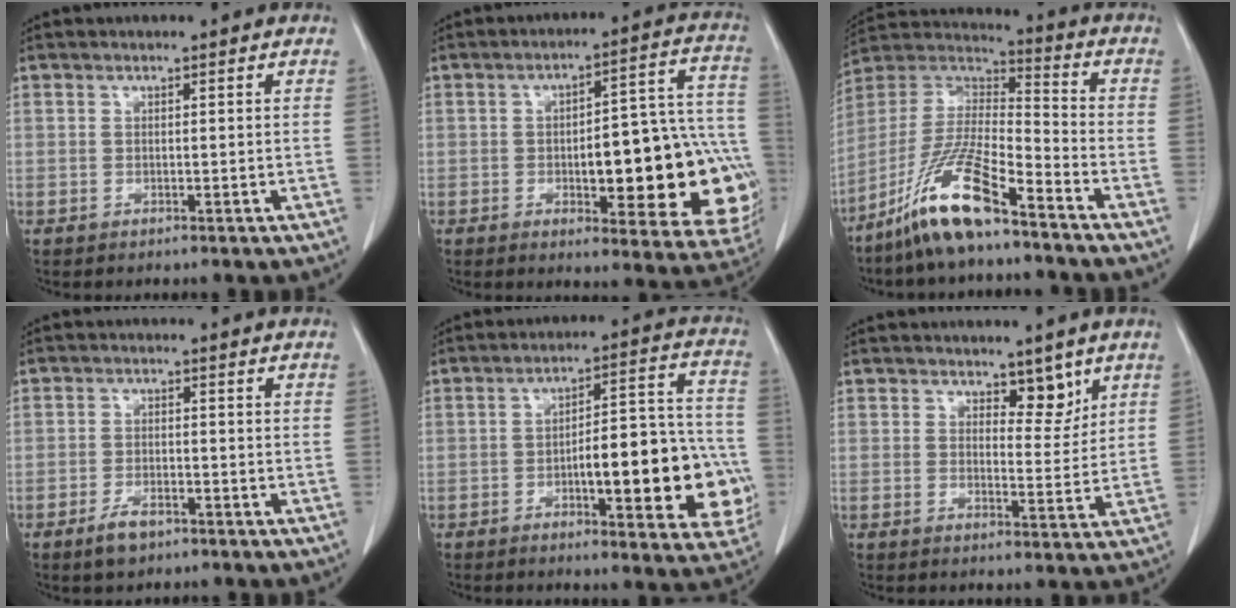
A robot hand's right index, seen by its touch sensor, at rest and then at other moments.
{"total": 22.4, "force": [-4.2, 6.8, 20.9], "torque": [-0.178, 0.038, -0.032]}
{"total": 14.8, "force": [-10.1, 1.7, 10.6], "torque": [-0.216, -0.008, -0.192]}
{"total": 3.6, "force": [-2.4, 1.5, 2.2], "torque": [-0.043, 0.000, -0.038]}
{"total": 17.5, "force": [-4.3, 4.9, 16.3], "torque": [-0.176, 0.035, -0.049]}
{"total": 4.0, "force": [2.8, 1.8, 2.2], "torque": [-0.021, -0.007, 0.043]}